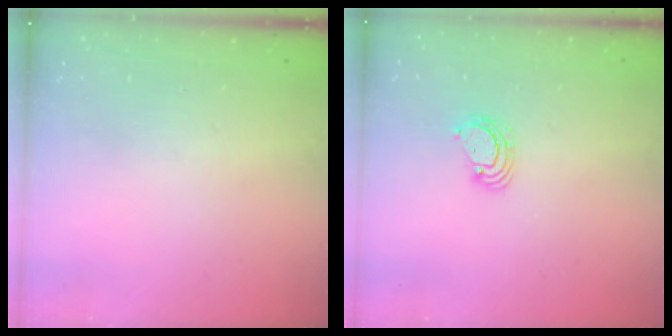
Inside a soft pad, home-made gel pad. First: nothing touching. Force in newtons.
{"total": 2.9, "press": 2.9, "slide": 0.3}